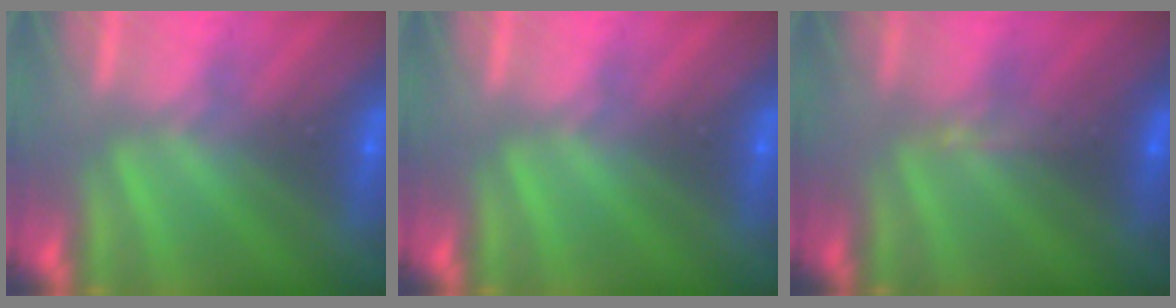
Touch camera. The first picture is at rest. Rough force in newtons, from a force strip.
{"total": 0.0}
{"total": 3.1}